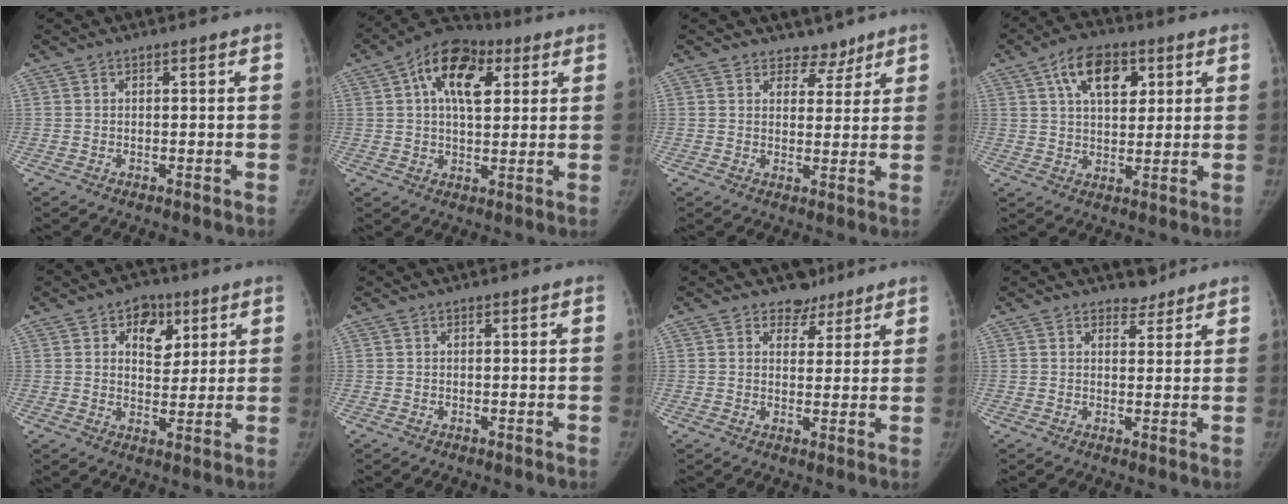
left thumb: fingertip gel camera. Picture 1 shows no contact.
{"total": 13.8, "force": [5.0, 7.8, 10.3], "torque": [-0.147, 0.006, 0.073]}
{"total": 4.4, "force": [3.6, 2.7, 0.3], "torque": [0.027, -0.024, 0.049]}
{"total": 10.9, "force": [4.6, 6.2, 7.7], "torque": [-0.103, -0.009, 0.075]}
{"total": 7.7, "force": [3.5, 5.4, 4.3], "torque": [-0.024, -0.012, 0.048]}
{"total": 0.0}
{"total": 4.3, "force": [3.3, 2.8, 0.0], "torque": [0.029, -0.021, 0.046]}
{"total": 2.8, "force": [2.5, 1.4, 0.1], "torque": [0.017, -0.017, 0.032]}